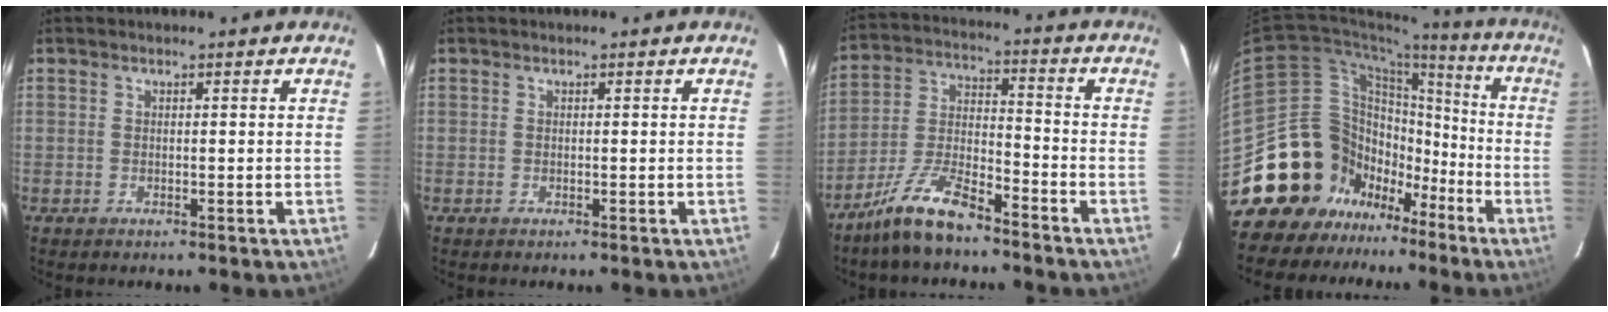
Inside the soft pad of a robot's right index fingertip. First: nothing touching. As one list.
[{"total": 0.0}, {"total": 11.5, "force": [-8.9, 3.0, 6.6], "torque": [-0.145, 0.007, -0.169]}, {"total": 18.9, "force": [-10.7, 15.3, 3.4], "torque": [-0.083, 0.083, -0.164]}]